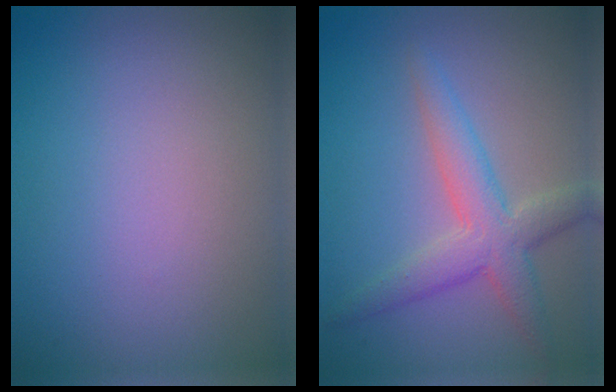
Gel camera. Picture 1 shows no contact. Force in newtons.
{"total": 4.3, "press": 4.3, "slide": 0.1}